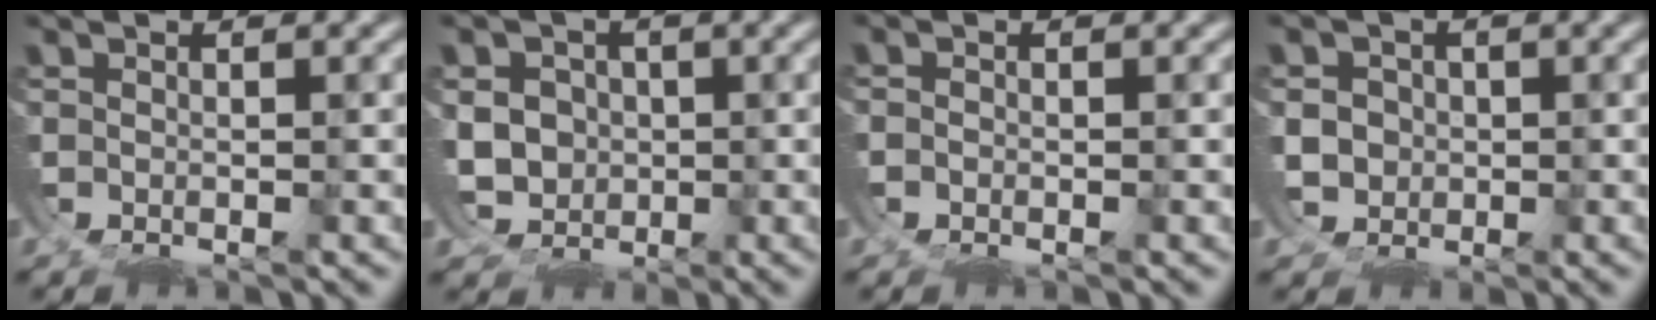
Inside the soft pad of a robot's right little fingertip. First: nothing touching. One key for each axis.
{"total": 6.0, "fx": -0.6, "fy": 5.6, "fz": 1.9, "tx": -0.053, "ty": -0.027, "tz": -0.001}
{"total": 0.6, "fx": -0.4, "fy": 0.5, "fz": -0.1, "tx": -0.006, "ty": -0.004, "tz": -0.007}
{"total": 2.8, "fx": -0.3, "fy": 2.7, "fz": 0.6, "tx": -0.019, "ty": -0.014, "tz": 0.003}